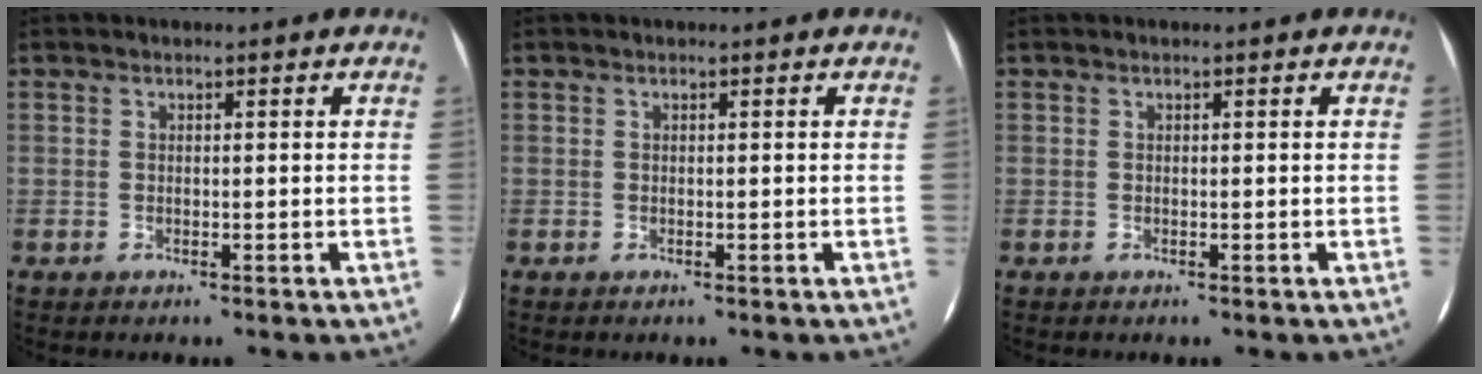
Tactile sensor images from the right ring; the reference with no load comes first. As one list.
[{"total": 0.0}, {"total": 0.0}]